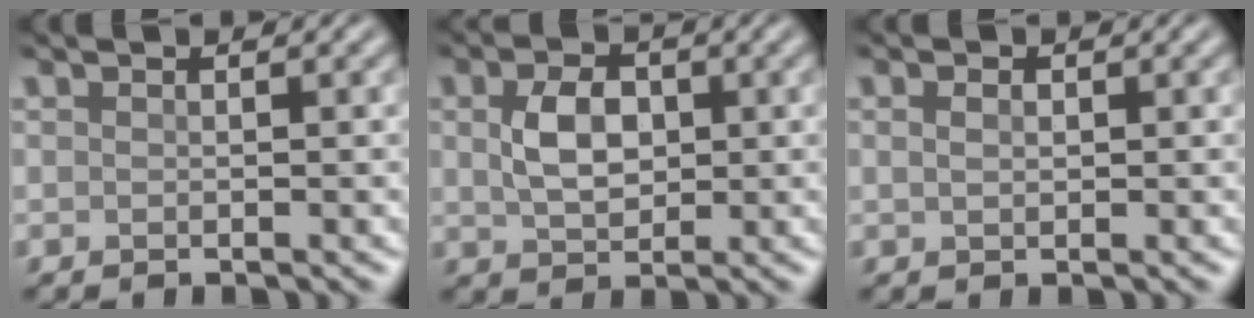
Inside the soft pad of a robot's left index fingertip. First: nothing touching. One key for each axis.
{"total": 4.0, "fx": 0.6, "fy": 2.7, "fz": 2.9, "tx": -0.064, "ty": 0.003, "tz": 0.010}
{"total": 1.1, "fx": 0.3, "fy": 0.7, "fz": 0.7, "tx": -0.014, "ty": 0.001, "tz": 0.006}